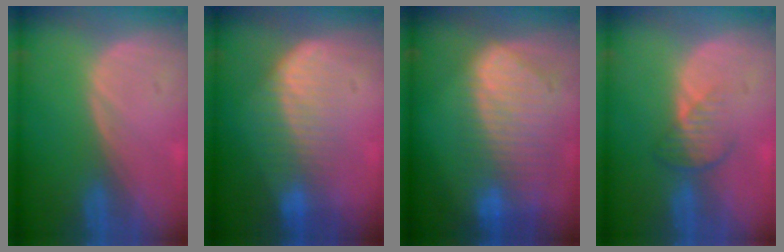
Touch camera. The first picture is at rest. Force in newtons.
{"total": 6.9, "press": 6.5, "slide": 2.4}
{"total": 10.6, "press": 9.1, "slide": 5.4}
{"total": 3.8, "press": 3.3, "slide": 1.8}